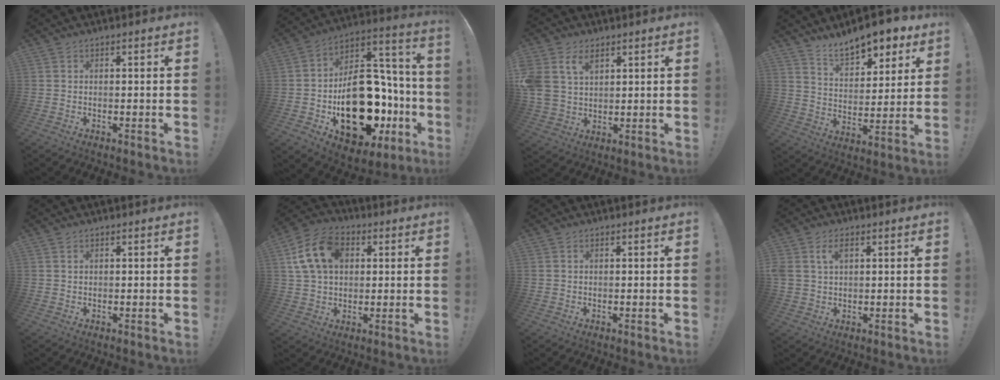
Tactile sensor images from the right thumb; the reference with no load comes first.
{"total": 29.3, "force": [-8.7, 18.0, 21.5], "torque": [-0.344, 0.056, -0.109]}
{"total": 9.3, "force": [4.7, 6.6, 4.6], "torque": [-0.111, -0.018, 0.092]}
{"total": 12.4, "force": [10.1, 4.8, 5.3], "torque": [-0.075, -0.074, 0.179]}
{"total": 0.7, "force": [0.6, 0.3, 0.3], "torque": [-0.006, 0.001, 0.012]}
{"total": 15.1, "force": [4.8, 10.8, 9.4], "torque": [-0.168, -0.005, 0.095]}
{"total": 0.5, "force": [0.3, 0.4, 0.2], "torque": [-0.005, 0.002, 0.005]}
{"total": 4.9, "force": [1.9, 3.4, 3.0], "torque": [-0.062, 0.003, 0.035]}